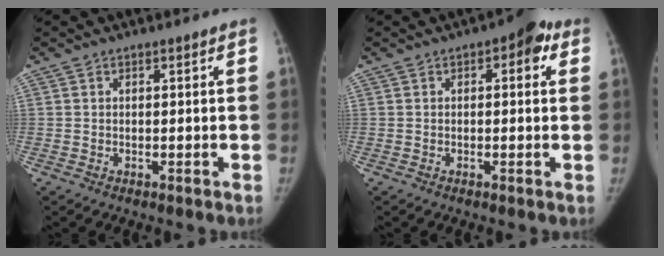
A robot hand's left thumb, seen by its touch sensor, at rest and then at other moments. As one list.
[{"total": 5.2, "force": [1.9, 2.5, 4.1], "torque": [-0.028, 0.004, 0.012]}]